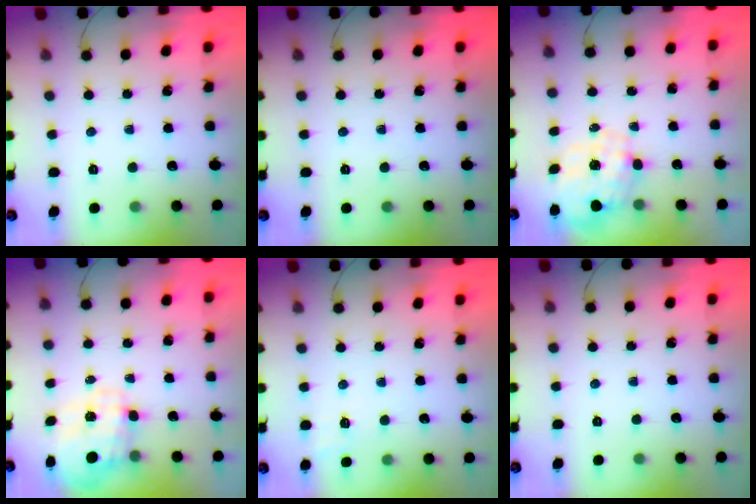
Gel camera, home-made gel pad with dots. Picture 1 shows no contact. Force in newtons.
{"total": 0.0}
{"total": 2.3, "press": 2.1, "slide": 1.1}
{"total": 3.4, "press": 3.2, "slide": 1.1}
{"total": 5.5, "press": 5.2, "slide": 2.0}
{"total": 0.0}